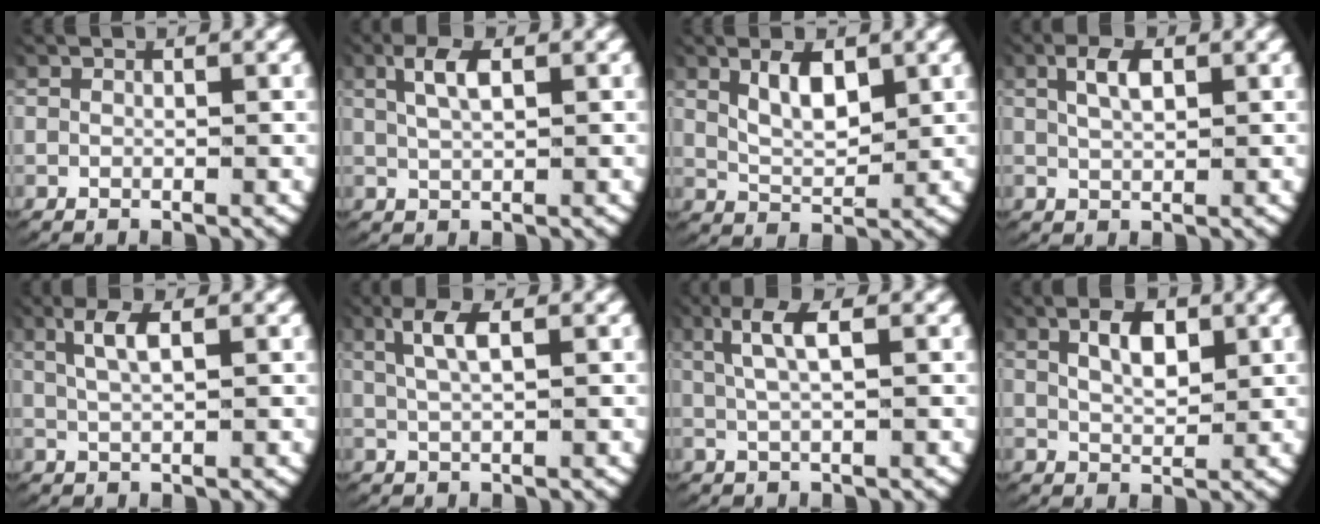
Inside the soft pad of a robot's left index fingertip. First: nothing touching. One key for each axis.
{"total": 2.9, "fx": 1.1, "fy": 1.0, "fz": 2.4, "tx": -0.048, "ty": 0.005, "tz": 0.023}
{"total": 3.7, "fx": 1.3, "fy": 2.0, "fz": 2.9, "tx": -0.059, "ty": -0.013, "tz": 0.031}
{"total": 2.8, "fx": 1.0, "fy": 1.3, "fz": 2.2, "tx": -0.038, "ty": 0.002, "tz": 0.021}
{"total": 2.7, "fx": 1.1, "fy": 0.8, "fz": 2.4, "tx": -0.049, "ty": 0.006, "tz": 0.022}
{"total": 3.1, "fx": 1.2, "fy": 0.9, "fz": 2.7, "tx": -0.056, "ty": 0.007, "tz": 0.023}
{"total": 3.7, "fx": 1.2, "fy": 1.1, "fz": 3.3, "tx": -0.071, "ty": 0.008, "tz": 0.022}
{"total": 3.4, "fx": 1.4, "fy": 1.8, "fz": 2.6, "tx": -0.043, "ty": -0.006, "tz": 0.027}